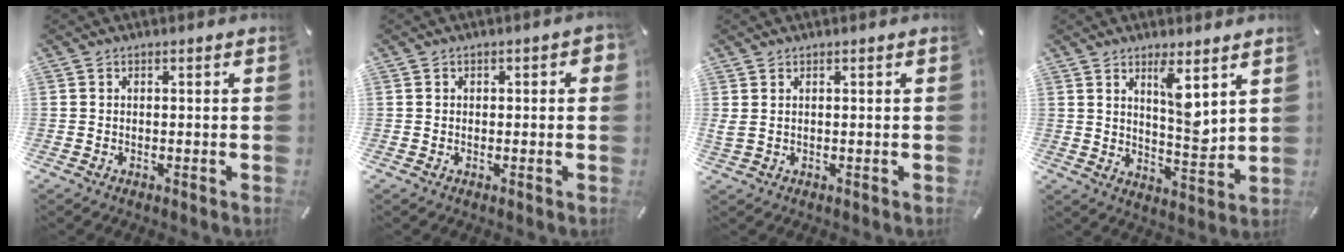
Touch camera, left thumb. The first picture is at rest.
{"total": 1.4, "force": [-0.1, 1.1, 0.8], "torque": [-0.007, 0.004, -0.005]}
{"total": 1.4, "force": [0.8, 0.5, 1.1], "torque": [-0.023, 0.000, 0.014]}
{"total": 8.4, "force": [5.3, 2.6, 6.1], "torque": [-0.094, -0.041, 0.087]}